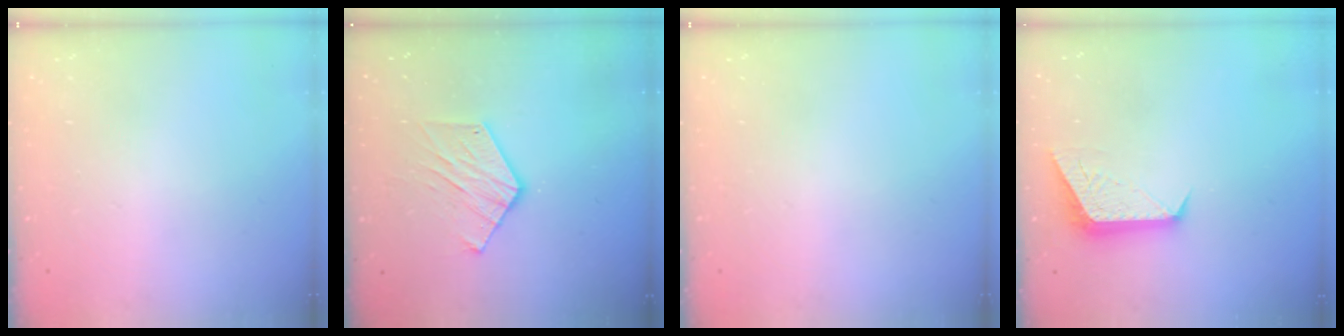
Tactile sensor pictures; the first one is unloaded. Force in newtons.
{"total": 9.6, "press": 9.6, "slide": 0.3}
{"total": 0.0}
{"total": 9.8, "press": 9.7, "slide": 0.9}